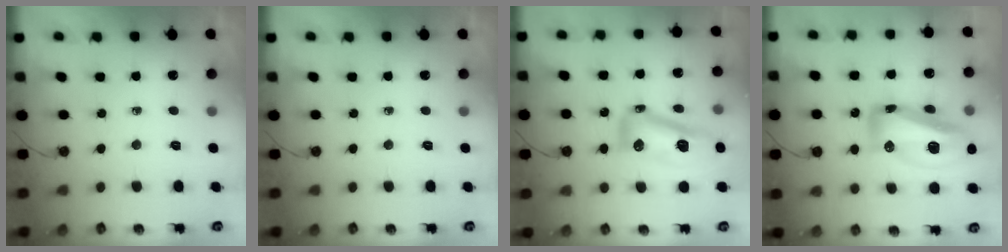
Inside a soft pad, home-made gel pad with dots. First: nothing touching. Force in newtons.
{"total": 0.0}
{"total": 14.4, "press": 14.0, "slide": 3.4}
{"total": 18.3, "press": 18.2, "slide": 1.6}